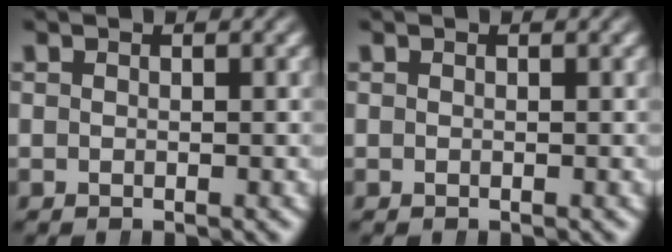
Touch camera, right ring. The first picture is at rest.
{"total": 0.0}